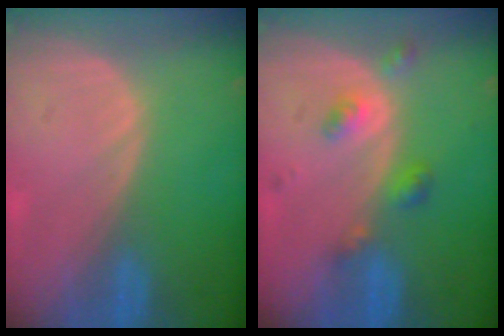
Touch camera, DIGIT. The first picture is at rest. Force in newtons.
{"total": 4.4, "press": 4.0, "slide": 2.0}